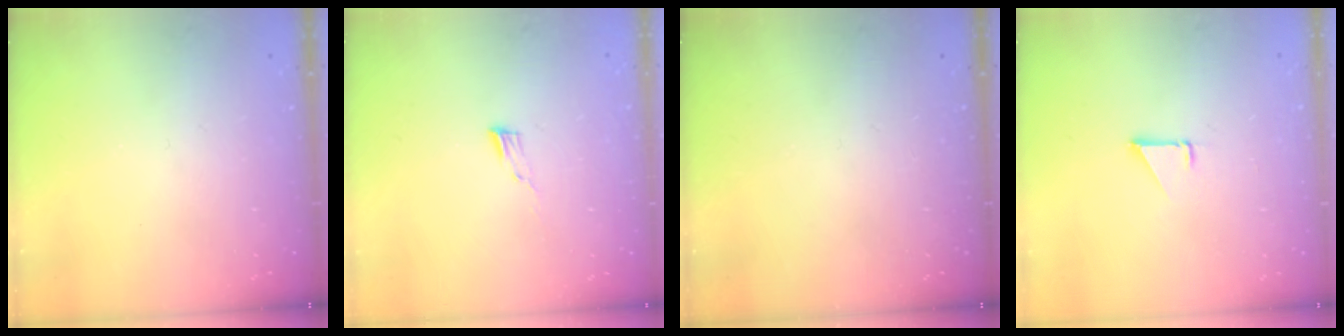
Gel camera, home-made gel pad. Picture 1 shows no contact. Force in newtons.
{"total": 4.4, "press": 4.3, "slide": 1.0}
{"total": 0.0}
{"total": 1.4, "press": 1.3, "slide": 0.1}